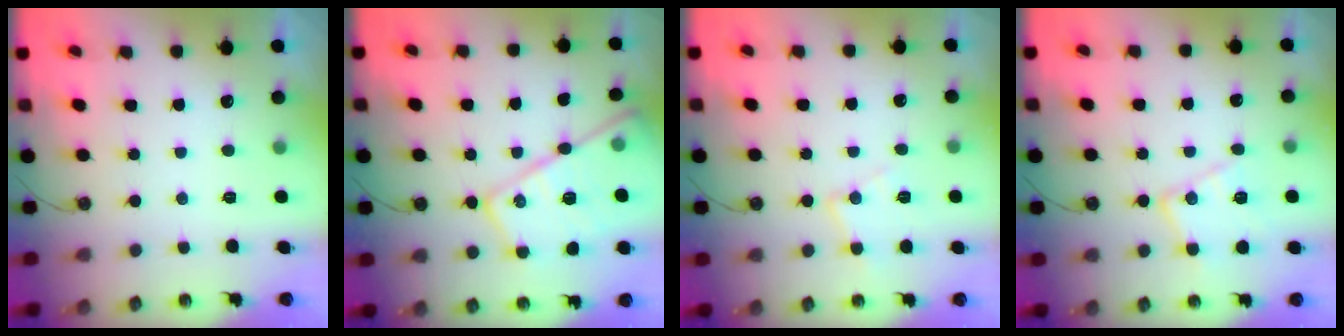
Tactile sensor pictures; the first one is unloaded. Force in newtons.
{"total": 19.7, "press": 19.7, "slide": 1.0}
{"total": 8.3, "press": 8.3, "slide": 0.6}
{"total": 13.4, "press": 13.4, "slide": 1.0}